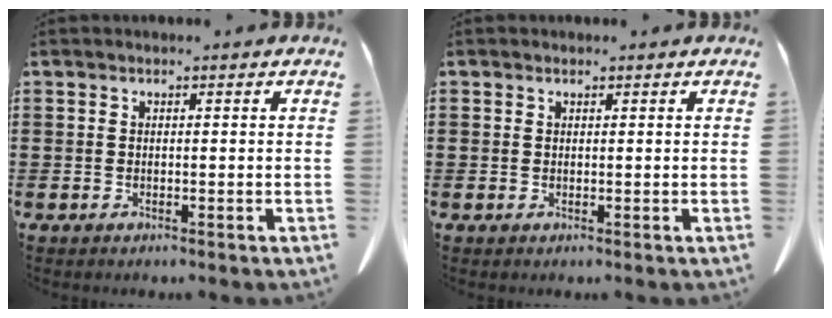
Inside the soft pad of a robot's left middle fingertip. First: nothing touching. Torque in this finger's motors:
{"motor_torque": [-1.32, 0.81, -0.54, -0.10]}